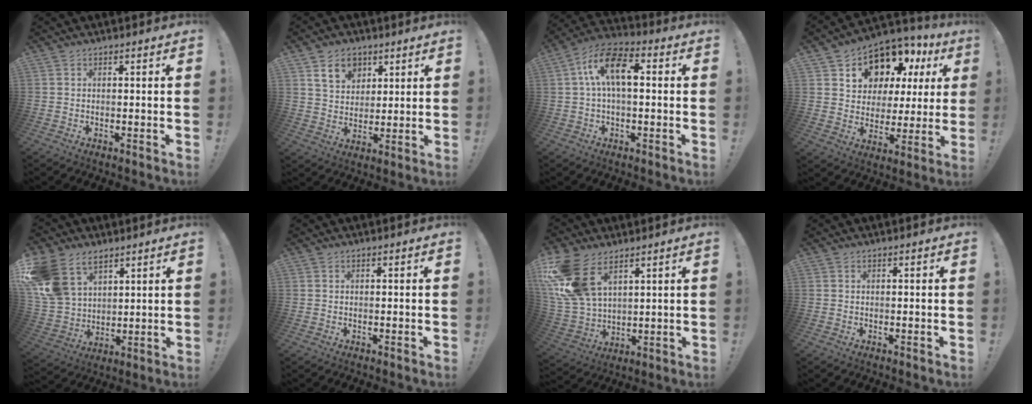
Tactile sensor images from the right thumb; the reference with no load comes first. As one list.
[{"total": 10.4, "force": [5.5, 7.8, 4.1], "torque": [-0.064, -0.020, 0.108]}, {"total": 12.3, "force": [2.1, 6.1, 10.5], "torque": [-0.185, 0.017, 0.041]}, {"total": 11.0, "force": [7.4, 7.4, 3.3], "torque": [-0.059, -0.069, 0.149]}, {"total": 15.0, "force": [8.5, 10.1, 7.0], "torque": [-0.145, -0.044, 0.172]}, {"total": 0.0}, {"total": 15.8, "force": [8.1, 9.2, 10.0], "torque": [-0.218, -0.040, 0.157]}, {"total": 0.0}]